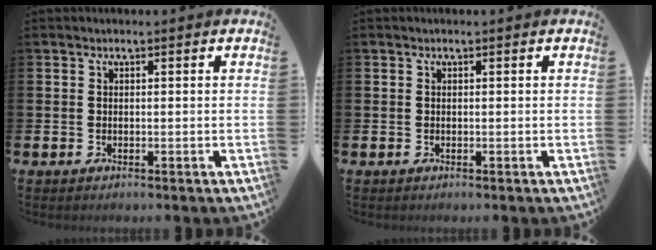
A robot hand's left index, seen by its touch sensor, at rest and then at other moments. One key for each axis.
{"total": 0.0}